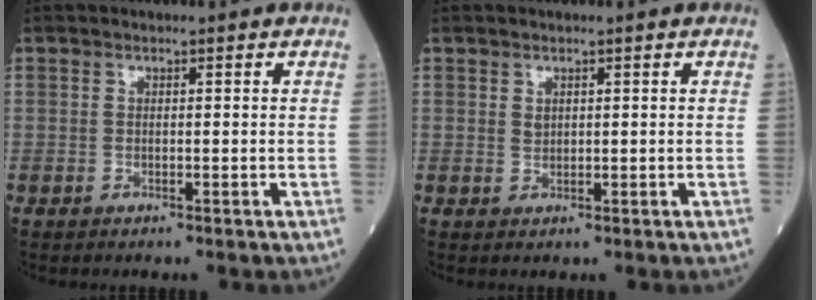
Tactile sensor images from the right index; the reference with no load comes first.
{"total": 0.7, "force": [0.3, 0.6, 0.3], "torque": [-0.001, -0.002, 0.006]}